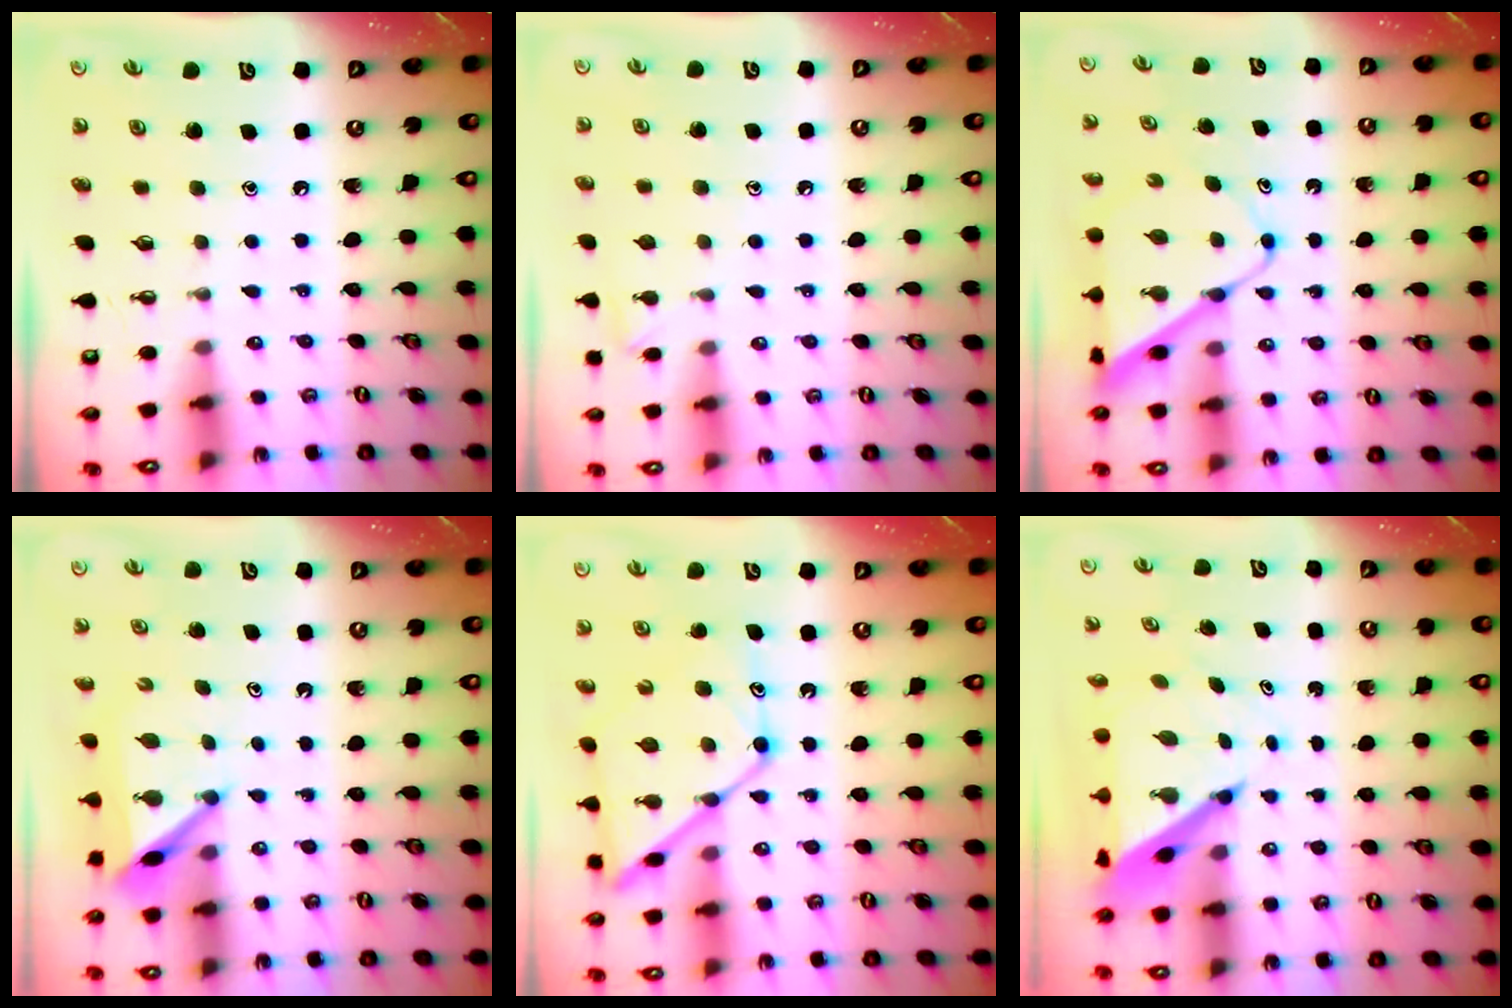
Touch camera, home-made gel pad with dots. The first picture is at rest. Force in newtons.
{"total": 5.5, "press": 5.4, "slide": 0.6}
{"total": 9.3, "press": 9.2, "slide": 0.7}
{"total": 6.0, "press": 5.9, "slide": 0.7}
{"total": 15.4, "press": 15.3, "slide": 1.2}
{"total": 6.8, "press": 6.8, "slide": 0.5}